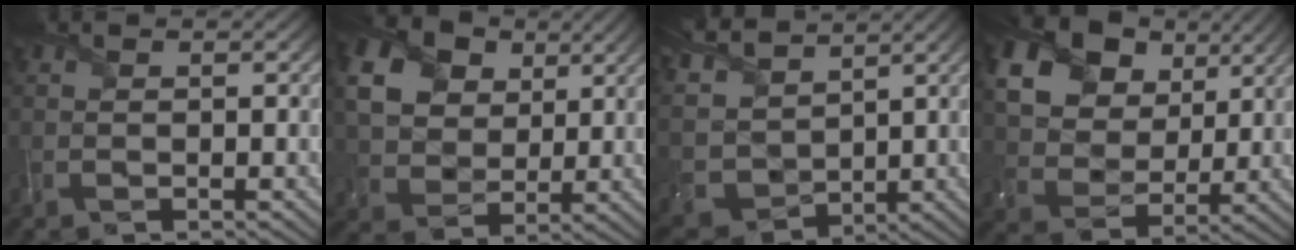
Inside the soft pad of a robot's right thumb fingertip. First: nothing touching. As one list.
[{"total": 11.7, "force": [4.8, 8.8, 6.1], "torque": [-0.181, 0.017, 0.097]}, {"total": 10.2, "force": [5.4, 6.4, 5.8], "torque": [-0.184, 0.023, 0.099]}, {"total": 17.8, "force": [9.1, 12.6, 8.7], "torque": [-0.239, 0.031, 0.213]}]